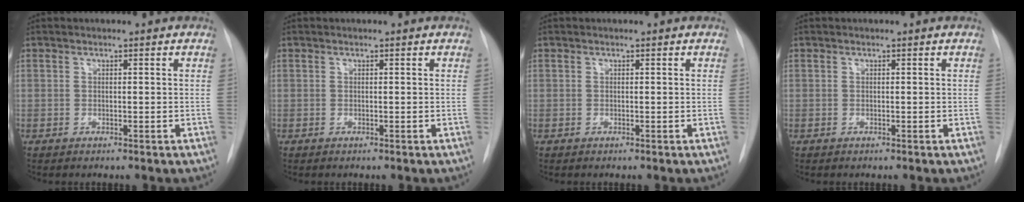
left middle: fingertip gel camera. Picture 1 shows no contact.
{"total": 0.0}
{"total": 0.0}
{"total": 0.0}